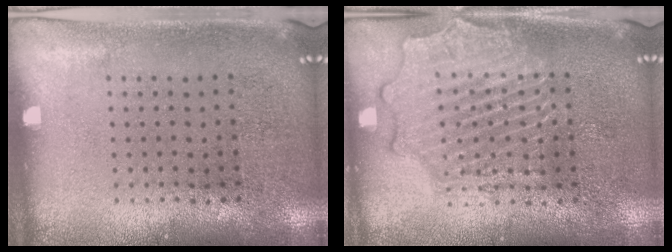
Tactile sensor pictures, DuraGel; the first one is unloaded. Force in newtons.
{"total": 3.5, "press": 3.4, "slide": 0.5}